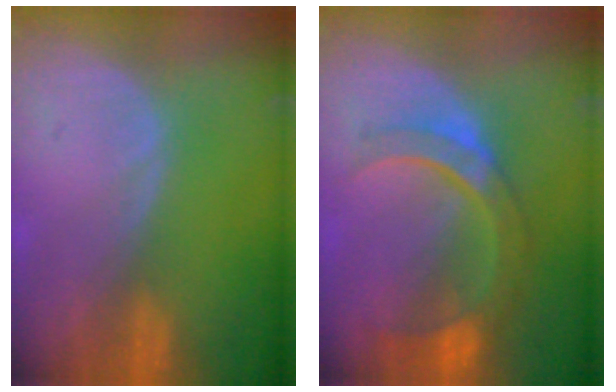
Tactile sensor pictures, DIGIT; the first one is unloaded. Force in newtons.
{"total": 8.7, "press": 8.0, "slide": 3.2}